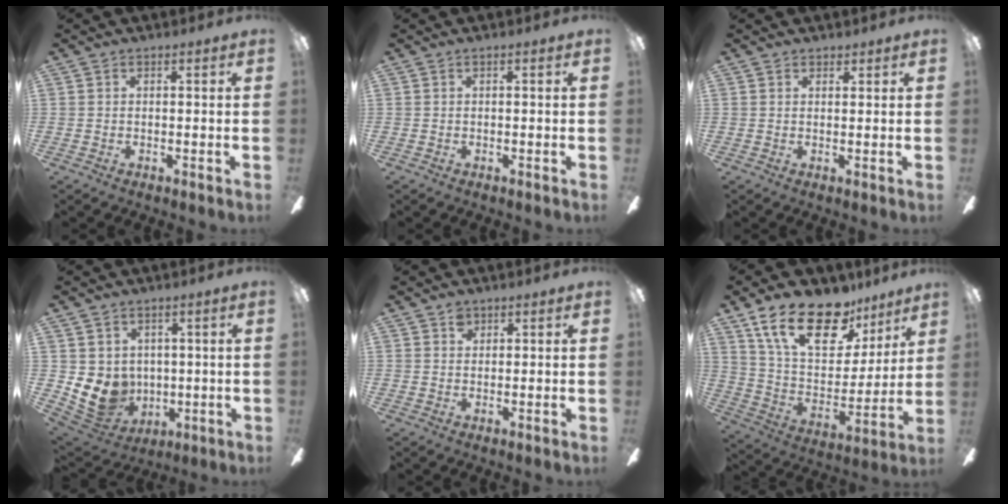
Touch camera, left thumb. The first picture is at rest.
{"total": 0.0}
{"total": 1.4, "force": [1.1, 0.8, 0.0], "torque": [0.008, -0.004, 0.020]}
{"total": 9.4, "force": [0.3, 8.8, 3.3], "torque": [-0.093, -0.013, 0.012]}
{"total": 2.3, "force": [1.5, 1.6, 0.7], "torque": [0.001, -0.006, 0.025]}
{"total": 21.6, "force": [14.7, 10.2, 12.2], "torque": [-0.219, -0.080, 0.263]}